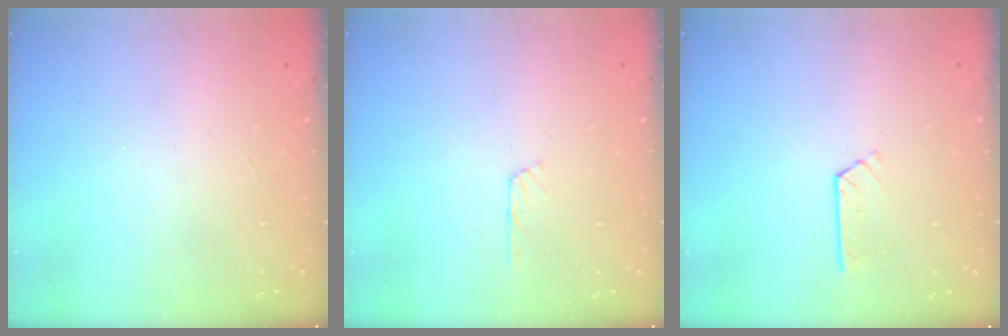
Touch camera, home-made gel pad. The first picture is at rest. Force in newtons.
{"total": 3.2, "press": 3.2, "slide": 0.4}
{"total": 4.0, "press": 4.0, "slide": 0.6}